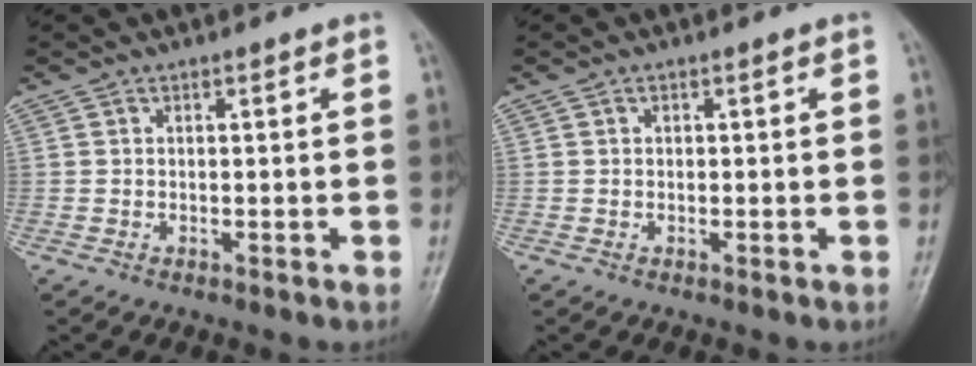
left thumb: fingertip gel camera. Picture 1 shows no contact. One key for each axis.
{"total": 0.6, "fx": 0.1, "fy": 0.6, "fz": 0.2, "tx": 0.003, "ty": 0.002, "tz": 0.001}